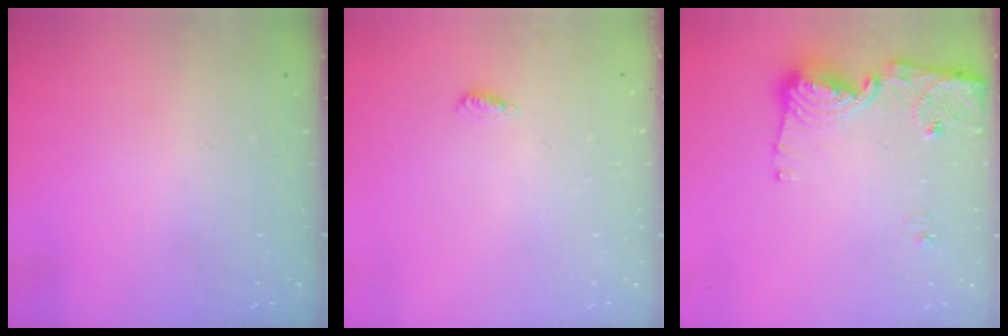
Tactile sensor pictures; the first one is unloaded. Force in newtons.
{"total": 4.9, "press": 4.4, "slide": 2.0}
{"total": 11.7, "press": 11.6, "slide": 1.1}